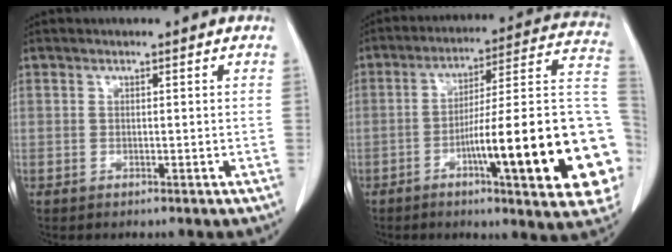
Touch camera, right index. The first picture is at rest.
{"total": 25.5, "force": [-6.6, 2.5, 24.5], "torque": [-0.240, 0.017, -0.089]}